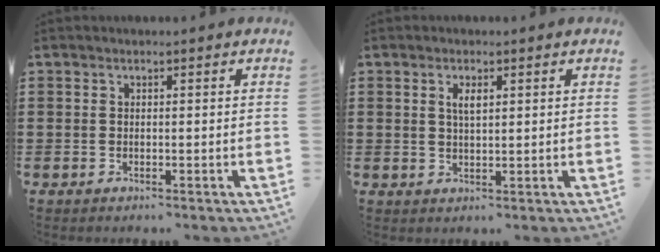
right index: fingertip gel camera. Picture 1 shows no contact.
{"total": 2.1, "force": [0.7, 0.6, 1.9], "torque": [-0.040, 0.001, 0.011]}